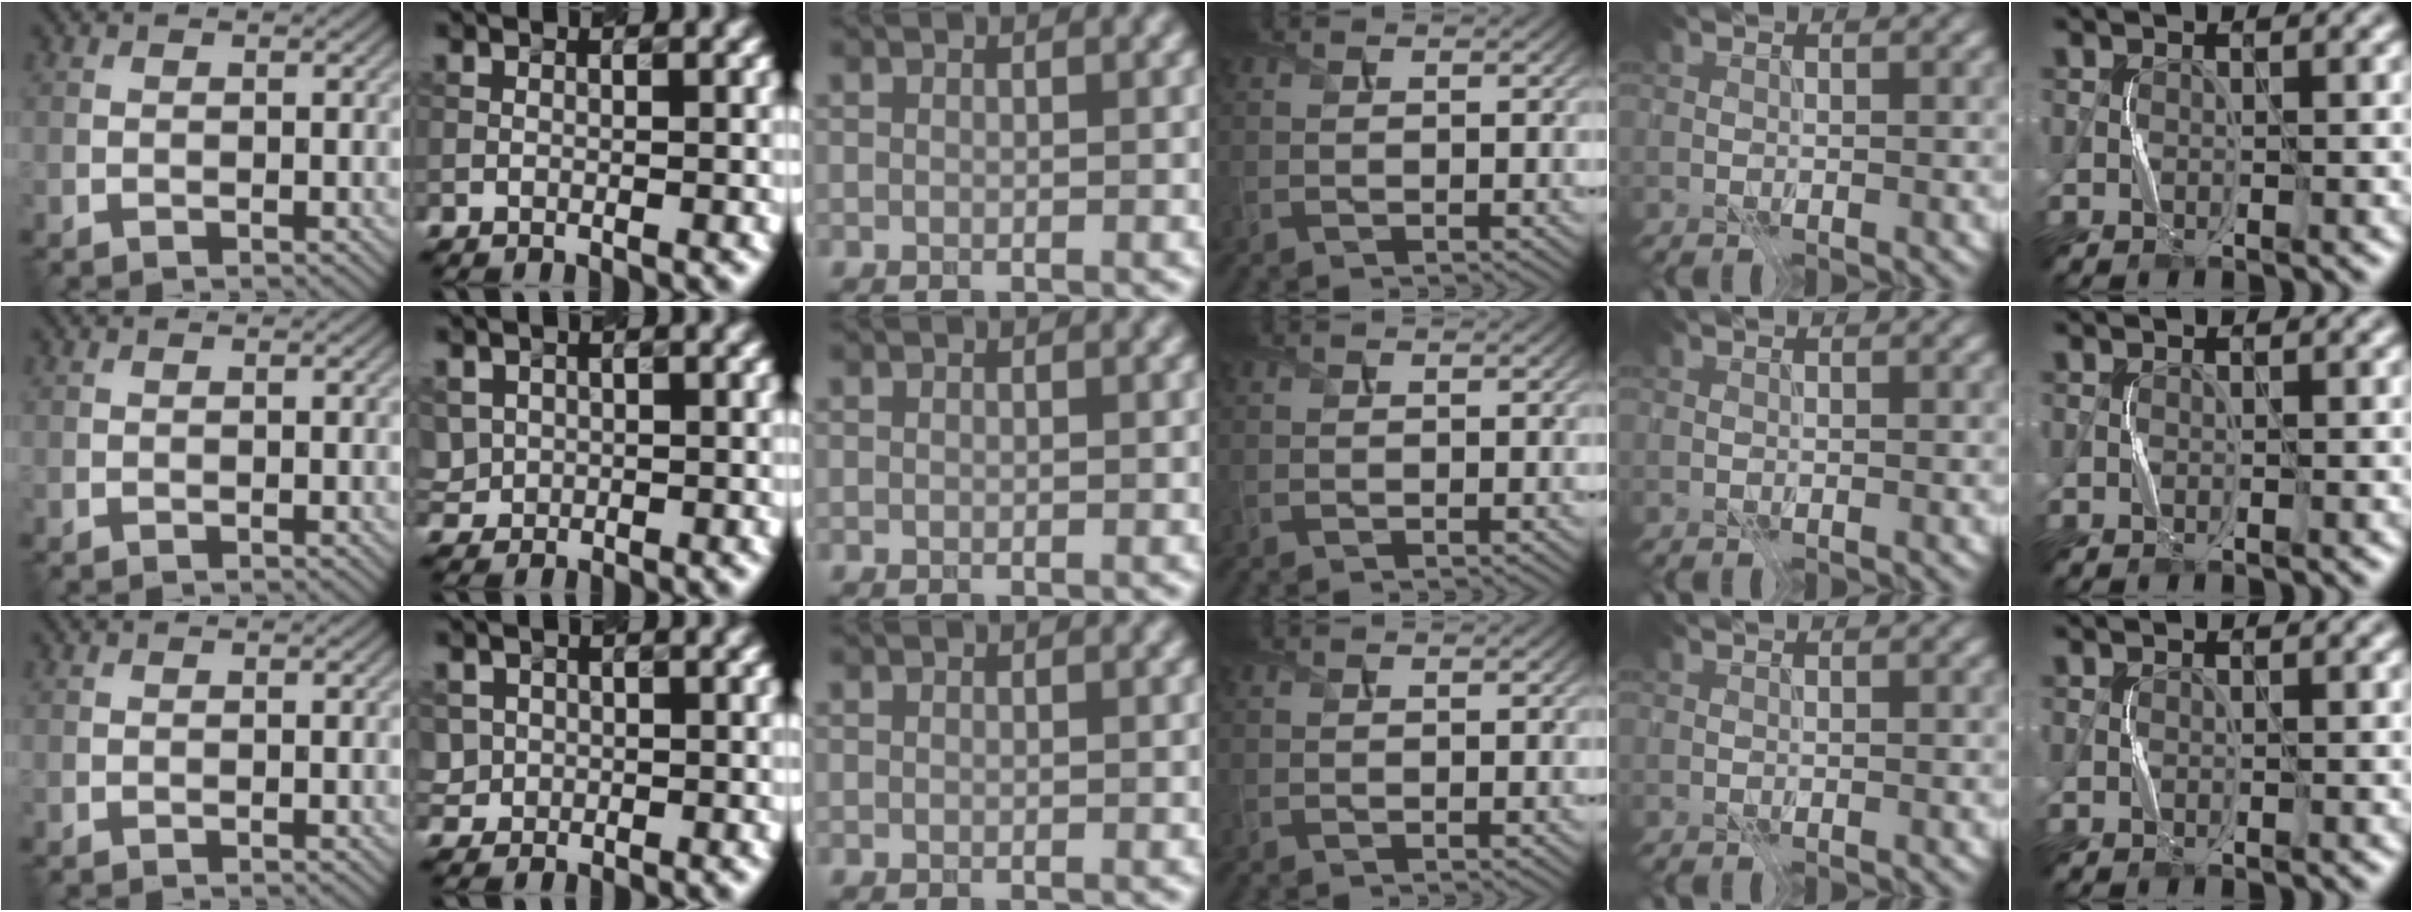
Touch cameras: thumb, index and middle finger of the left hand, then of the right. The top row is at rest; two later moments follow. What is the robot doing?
{"motion": "press", "object": "toy piano key"}